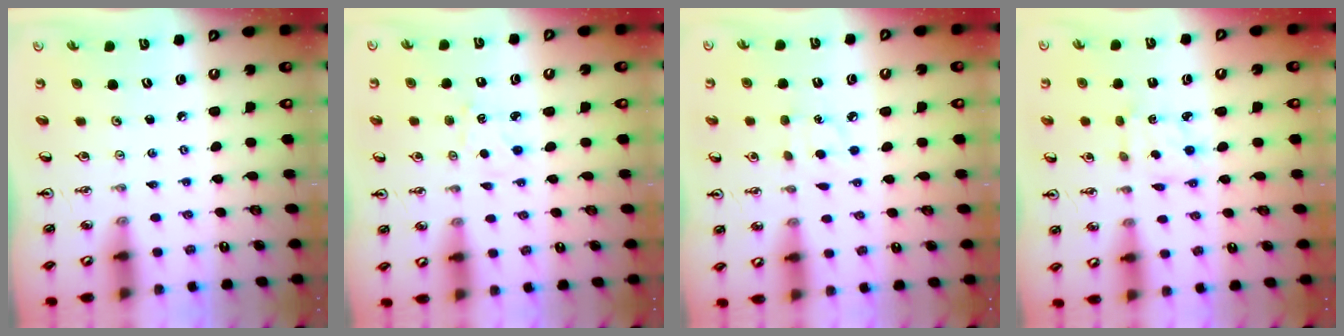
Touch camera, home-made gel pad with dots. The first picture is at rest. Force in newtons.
{"total": 3.6, "press": 3.6, "slide": 0.4}
{"total": 5.4, "press": 5.3, "slide": 0.6}
{"total": 2.9, "press": 2.8, "slide": 0.6}